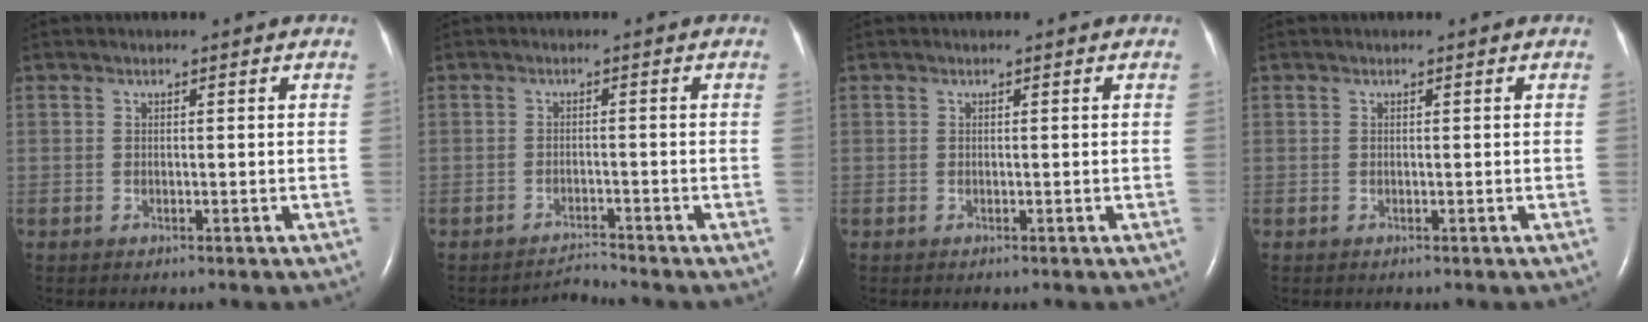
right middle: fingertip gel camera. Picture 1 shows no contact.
{"total": 2.2, "force": [-1.9, -0.8, -0.6], "torque": [0.012, -0.011, -0.028]}
{"total": 0.0}
{"total": 0.0}